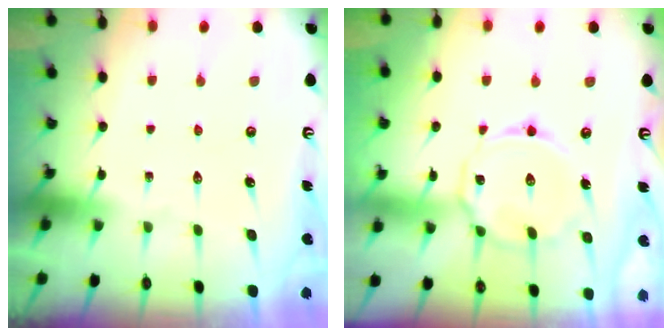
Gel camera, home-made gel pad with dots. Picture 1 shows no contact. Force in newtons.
{"total": 10.5, "press": 10.5, "slide": 0.7}